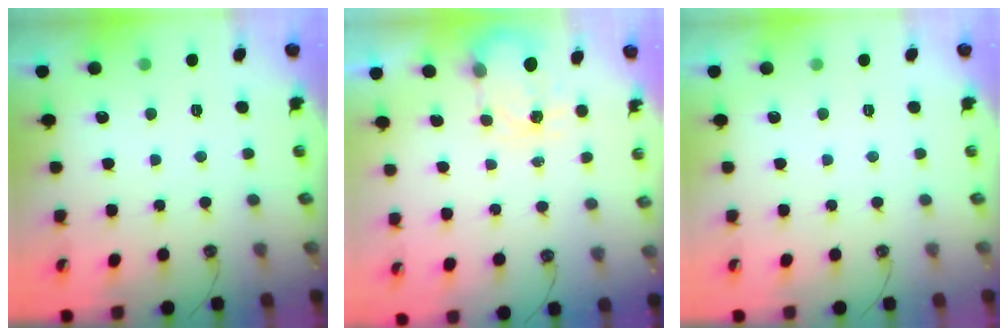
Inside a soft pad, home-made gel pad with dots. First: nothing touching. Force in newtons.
{"total": 3.7, "press": 3.7, "slide": 0.5}
{"total": 0.0}